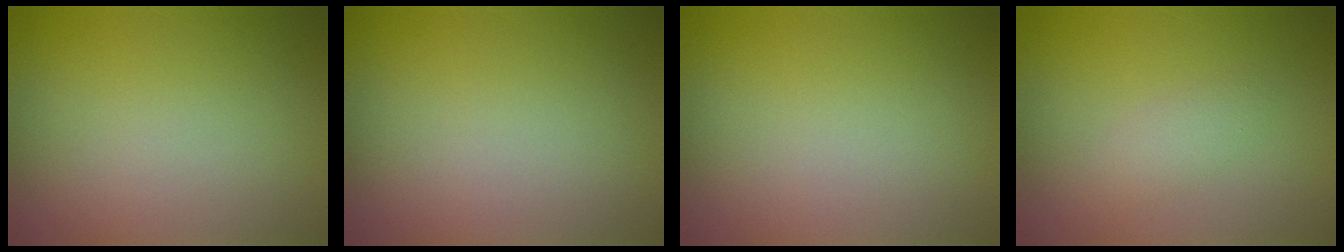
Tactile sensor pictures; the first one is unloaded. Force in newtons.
{"total": 0.0}
{"total": 0.0}
{"total": 1.4, "press": 1.4, "slide": 0.0}